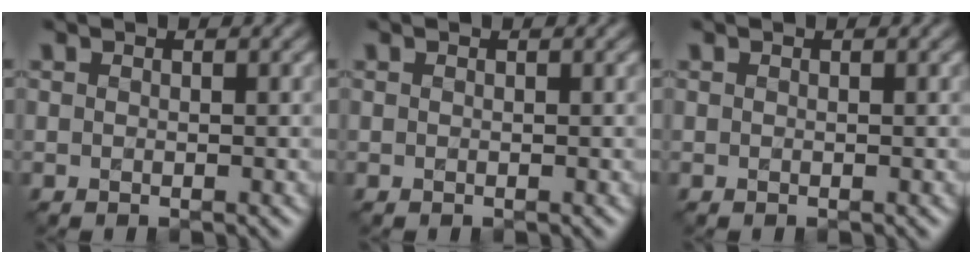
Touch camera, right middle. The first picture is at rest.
{"total": 0.0}
{"total": 0.0}